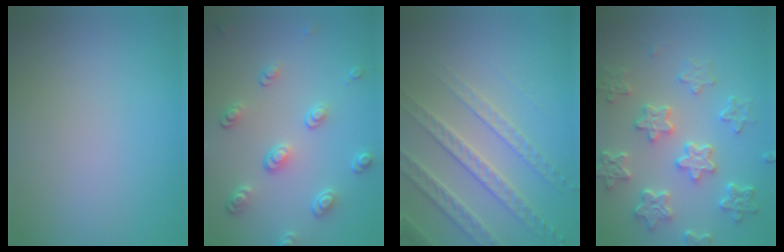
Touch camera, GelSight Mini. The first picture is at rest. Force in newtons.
{"total": 3.7, "press": 2.9, "slide": 2.4}
{"total": 4.4, "press": 3.9, "slide": 1.9}
{"total": 5.8, "press": 4.6, "slide": 3.6}